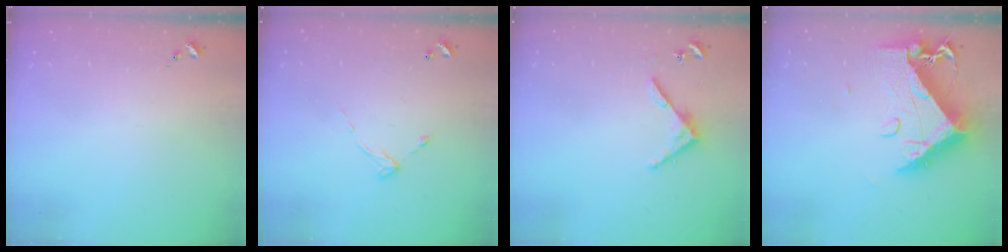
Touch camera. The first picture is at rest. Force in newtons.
{"total": 6.9, "press": 6.9, "slide": 0.5}
{"total": 5.0, "press": 5.0, "slide": 0.4}
{"total": 15.2, "press": 15.1, "slide": 1.3}